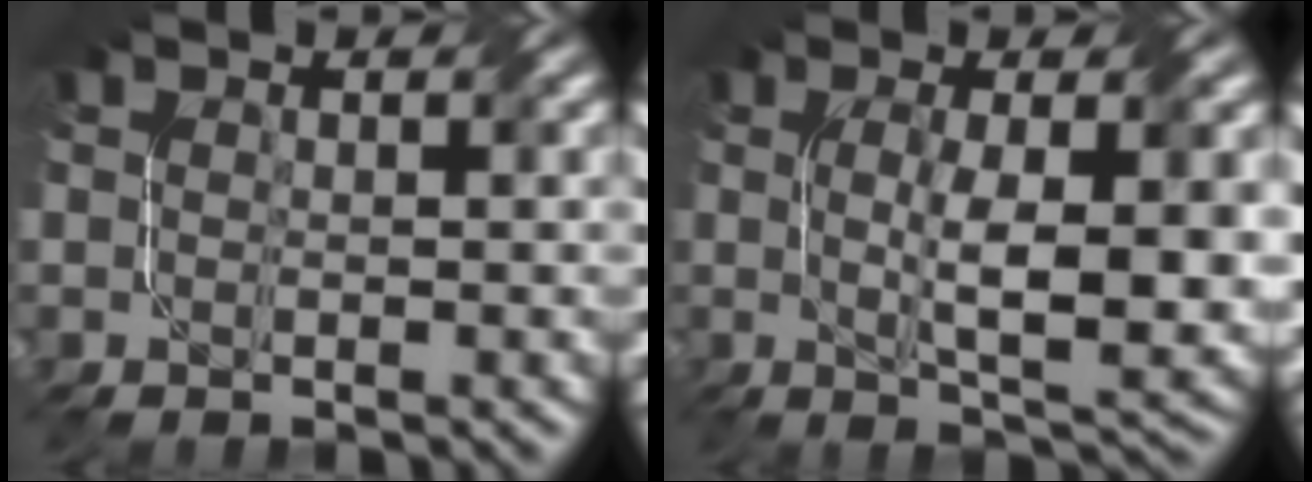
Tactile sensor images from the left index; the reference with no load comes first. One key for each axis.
{"total": 6.8, "fx": 0.1, "fy": 1.6, "fz": 6.6, "tx": -0.107, "ty": -0.007, "tz": 0.008}